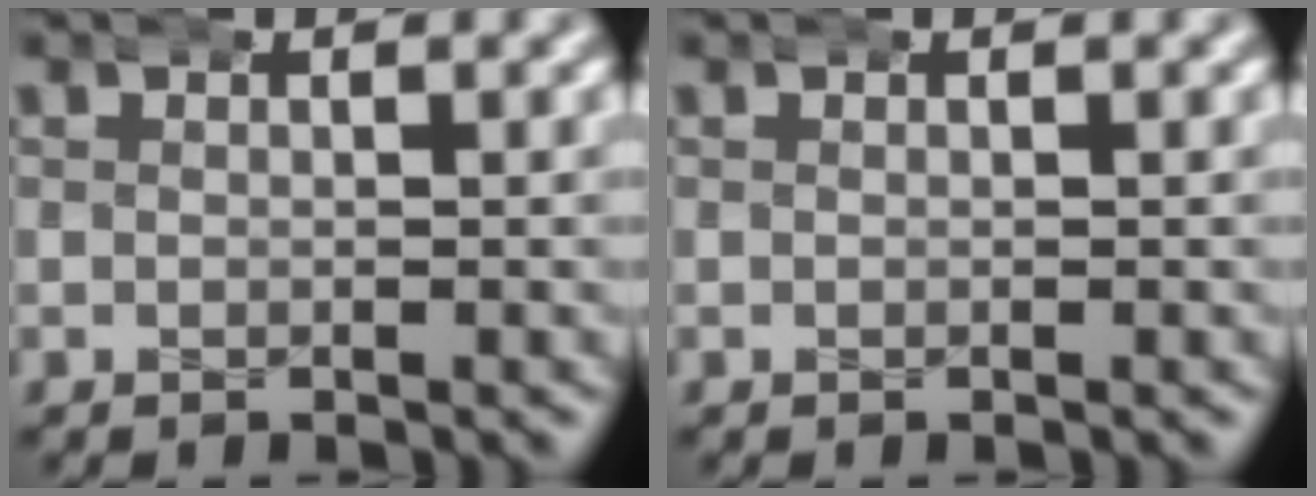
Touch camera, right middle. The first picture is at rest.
{"total": 0.0}